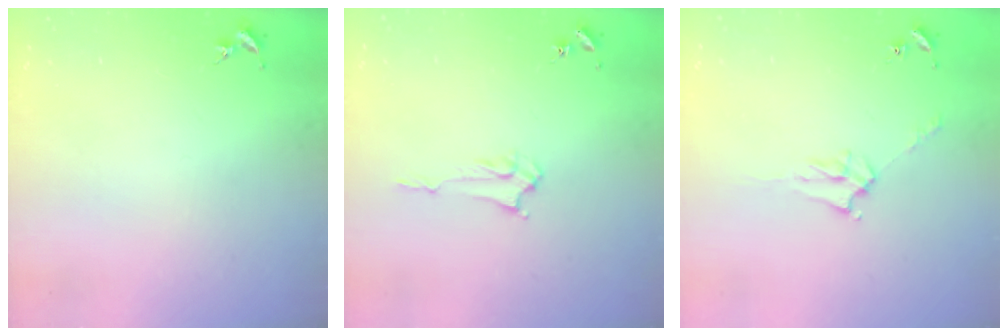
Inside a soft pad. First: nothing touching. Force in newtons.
{"total": 2.4, "press": 2.4, "slide": 0.3}
{"total": 4.2, "press": 4.2, "slide": 0.6}